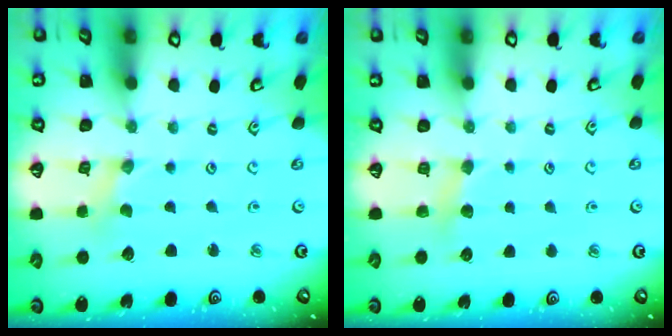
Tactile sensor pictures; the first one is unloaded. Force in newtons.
{"total": 3.9, "press": 3.9, "slide": 0.5}